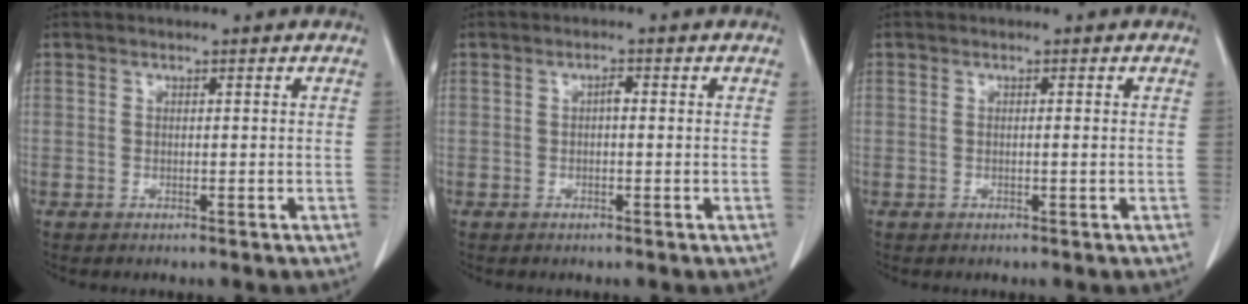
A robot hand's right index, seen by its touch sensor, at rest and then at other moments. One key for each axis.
{"total": 1.1, "fx": 0.0, "fy": 0.4, "fz": 1.0, "tx": -0.018, "ty": 0.003, "tz": -0.002}
{"total": 0.7, "fx": 0.0, "fy": 0.0, "fz": 0.7, "tx": -0.012, "ty": 0.000, "tz": -0.001}